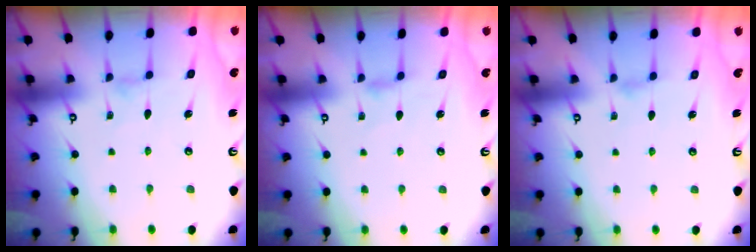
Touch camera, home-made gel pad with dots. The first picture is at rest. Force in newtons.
{"total": 3.5, "press": 3.4, "slide": 0.6}
{"total": 1.6, "press": 1.6, "slide": 0.4}